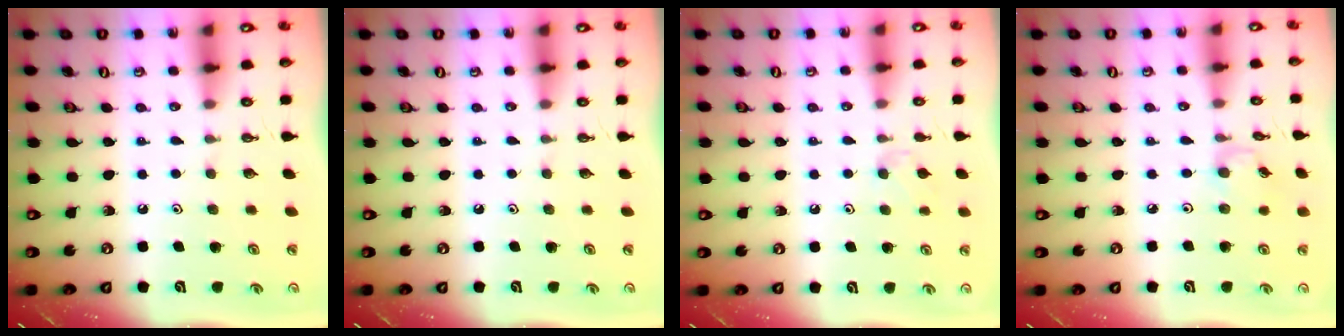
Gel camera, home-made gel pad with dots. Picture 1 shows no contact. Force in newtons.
{"total": 0.0}
{"total": 5.2, "press": 5.1, "slide": 1.0}
{"total": 2.7, "press": 2.7, "slide": 0.5}